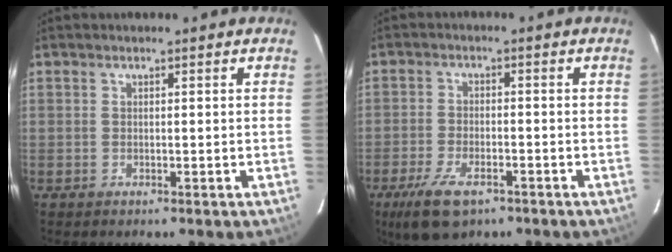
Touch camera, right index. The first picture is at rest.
{"total": 8.2, "force": [-5.1, 3.3, 5.5], "torque": [-0.114, -0.013, -0.087]}